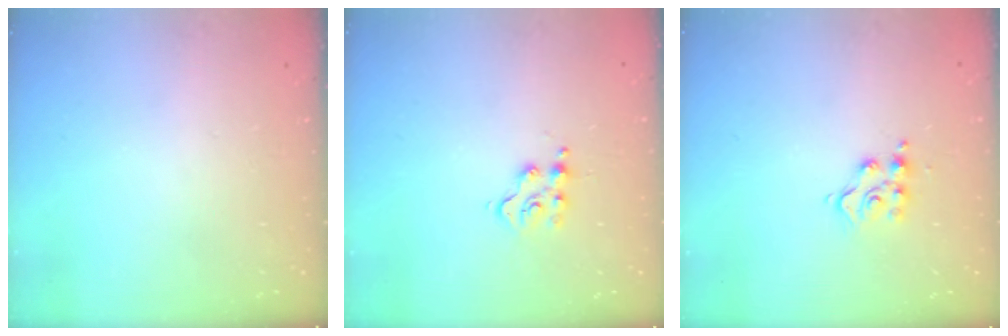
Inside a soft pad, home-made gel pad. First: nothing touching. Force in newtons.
{"total": 4.3, "press": 4.3, "slide": 0.4}
{"total": 8.7, "press": 8.6, "slide": 0.4}